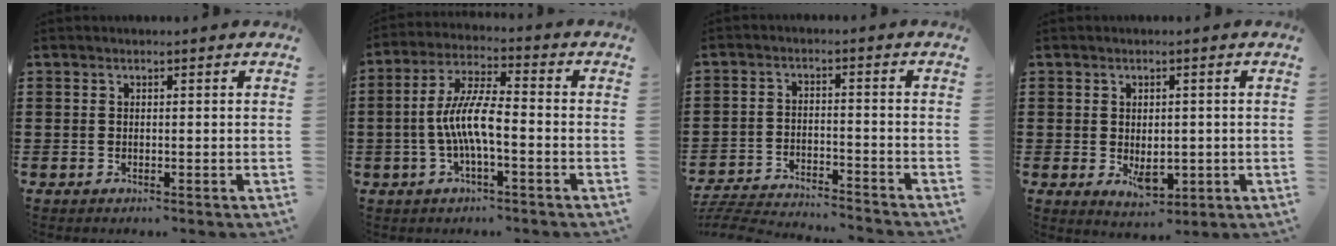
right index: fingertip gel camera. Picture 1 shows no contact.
{"total": 7.9, "force": [-1.8, 1.8, 7.4], "torque": [-0.161, -0.009, -0.041]}
{"total": 5.0, "force": [-4.9, -0.2, 0.7], "torque": [-0.025, -0.005, -0.105]}
{"total": 3.5, "force": [-0.4, 2.1, 2.7], "torque": [-0.037, -0.005, -0.009]}